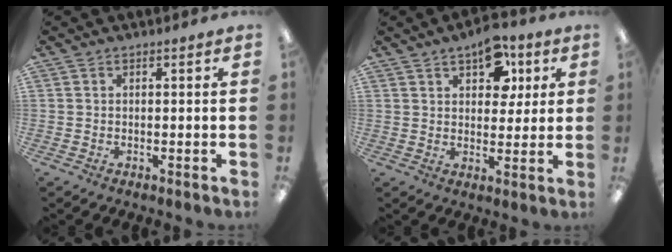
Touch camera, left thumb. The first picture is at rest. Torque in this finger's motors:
{"motor_torque": [0.03, 0.23, 0.20, 0.11, 0.02]}